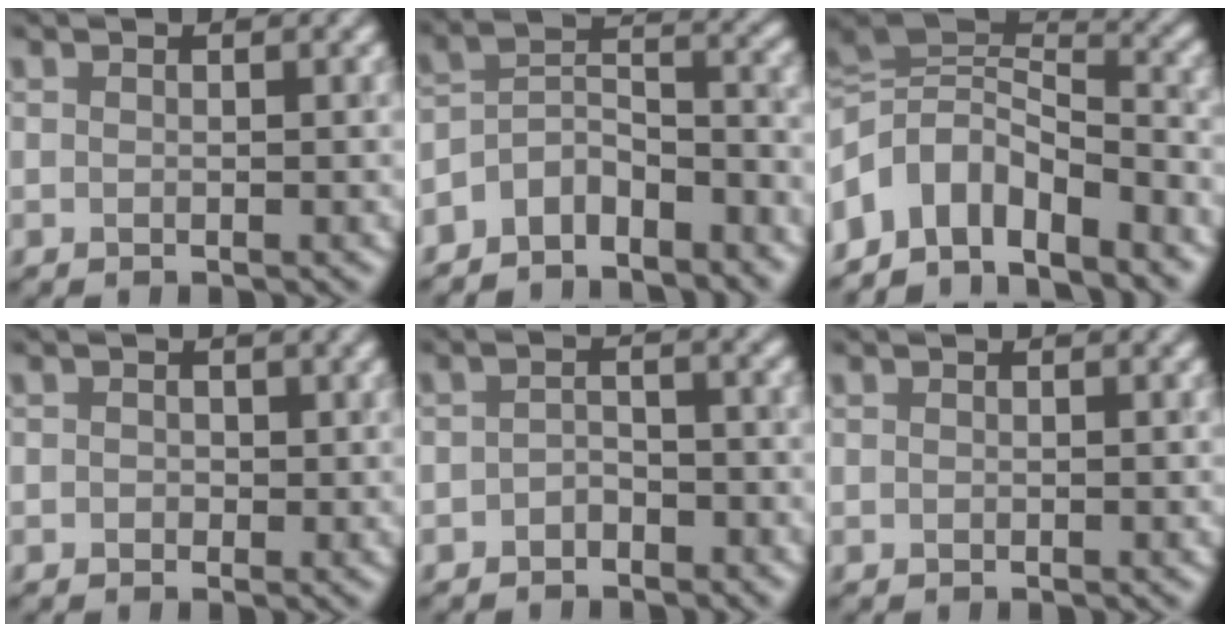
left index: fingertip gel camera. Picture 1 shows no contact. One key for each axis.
{"total": 6.2, "fx": -4.6, "fy": 2.9, "fz": 3.0, "tx": -0.045, "ty": 0.003, "tz": -0.090}
{"total": 9.5, "fx": -5.0, "fy": 5.2, "fz": 6.2, "tx": -0.099, "ty": 0.012, "tz": -0.101}
{"total": 0.6, "fx": 0.1, "fy": 0.6, "fz": 0.2, "tx": 0.000, "ty": -0.003, "tz": -0.001}
{"total": 2.0, "fx": -1.4, "fy": 1.1, "fz": 0.9, "tx": -0.017, "ty": 0.005, "tz": -0.028}
{"total": 0.0}